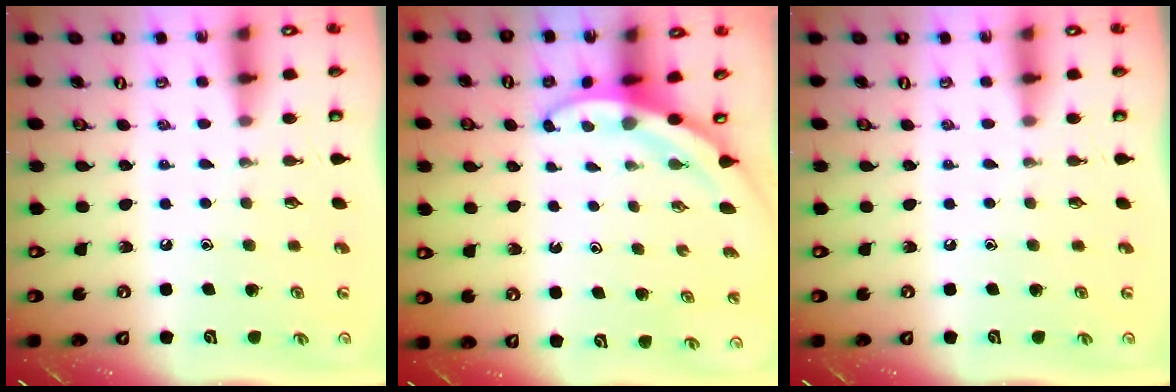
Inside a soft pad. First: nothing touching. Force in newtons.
{"total": 3.5, "press": 3.5, "slide": 0.2}
{"total": 0.0}